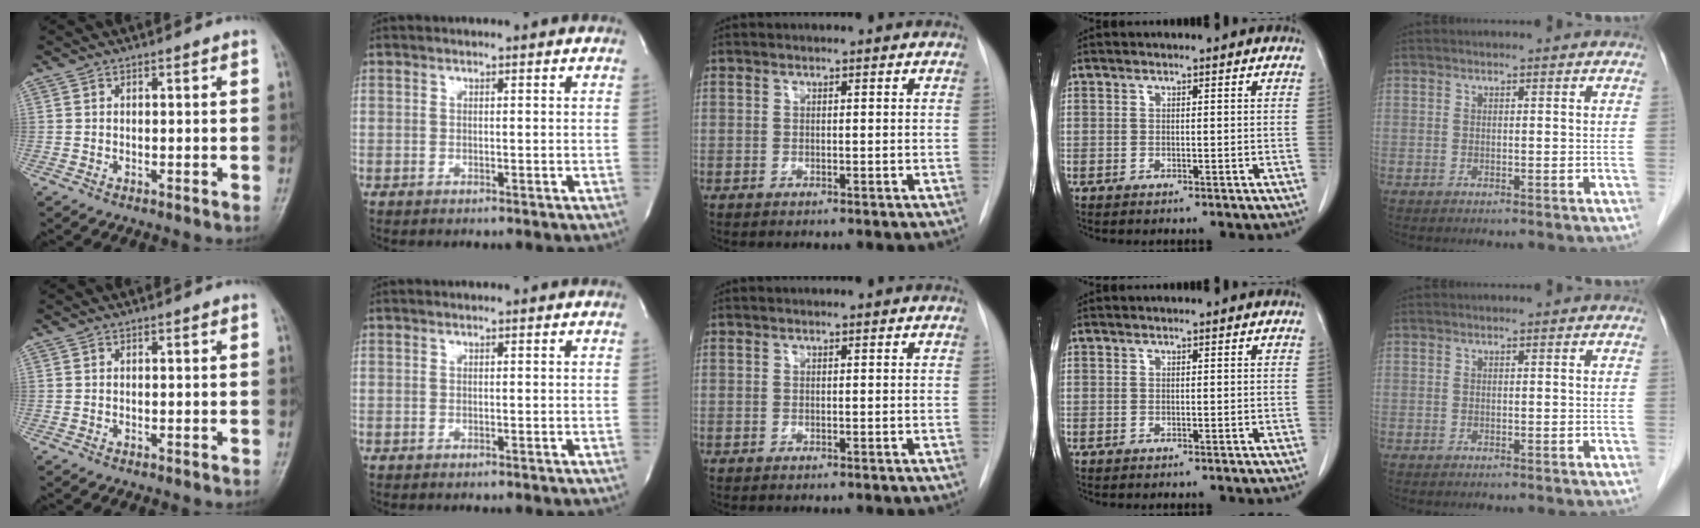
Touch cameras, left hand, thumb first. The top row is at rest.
{}